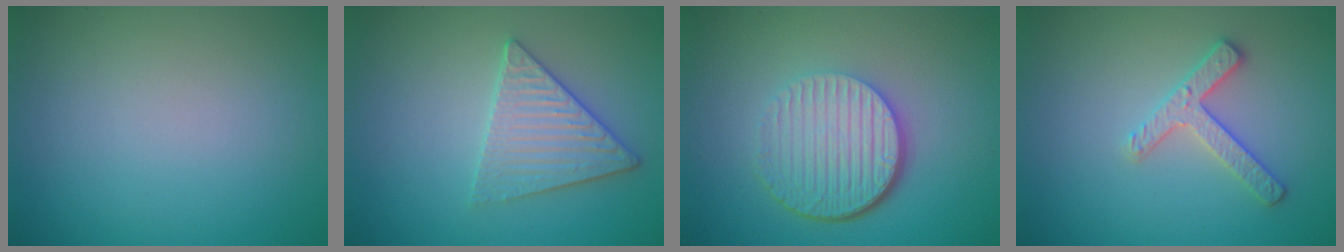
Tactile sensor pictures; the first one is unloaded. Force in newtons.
{"total": 3.4, "press": 3.4, "slide": 0.3}
{"total": 6.4, "press": 4.4, "slide": 4.7}
{"total": 2.5, "press": 2.4, "slide": 0.8}